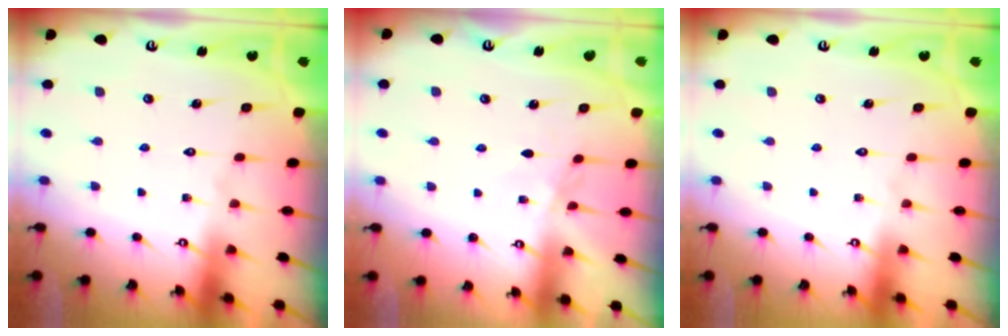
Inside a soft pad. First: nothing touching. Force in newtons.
{"total": 2.5, "press": 2.5, "slide": 0.5}
{"total": 0.0}